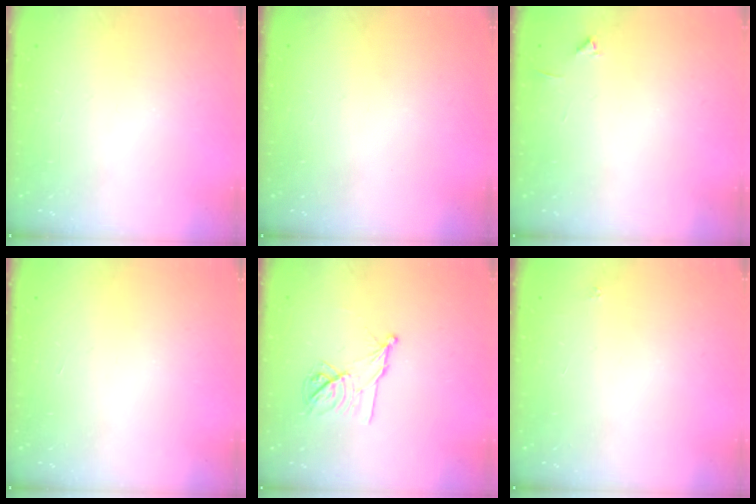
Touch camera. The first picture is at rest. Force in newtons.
{"total": 0.0}
{"total": 4.0, "press": 3.9, "slide": 0.5}
{"total": 1.7, "press": 1.7, "slide": 0.1}
{"total": 11.3, "press": 11.3, "slide": 0.5}
{"total": 1.8, "press": 1.7, "slide": 0.1}